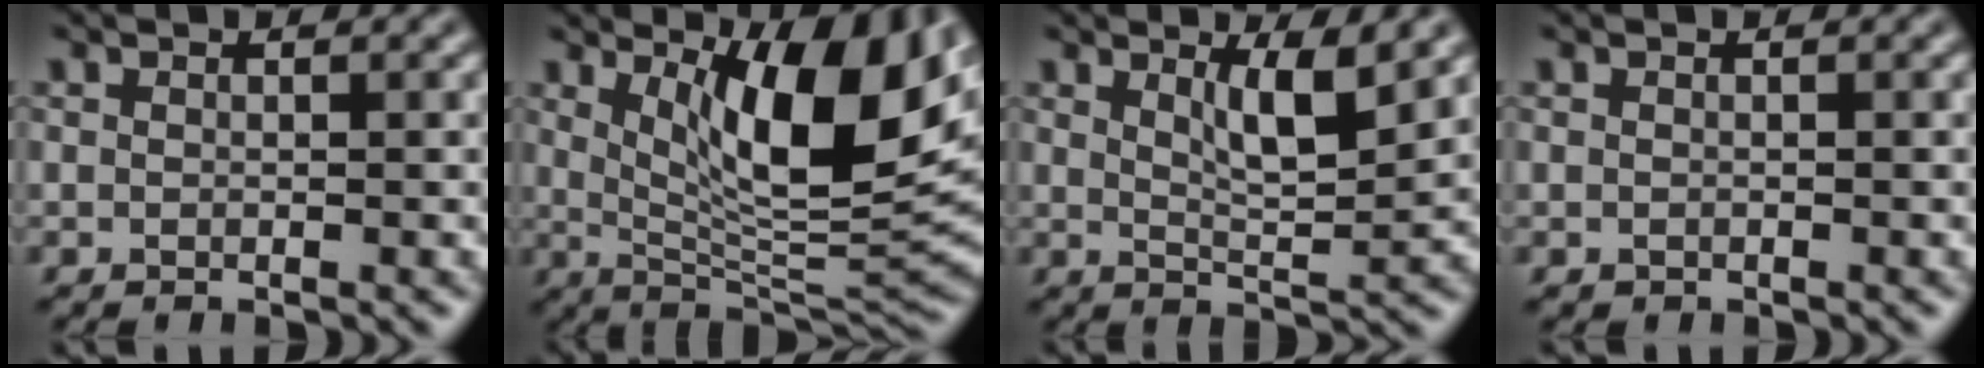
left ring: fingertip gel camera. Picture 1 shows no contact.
{"total": 12.0, "force": [4.0, 3.7, 10.7], "torque": [-0.164, -0.006, 0.073]}
{"total": 3.7, "force": [1.9, 0.8, 3.1], "torque": [-0.050, -0.007, 0.035]}
{"total": 0.0}